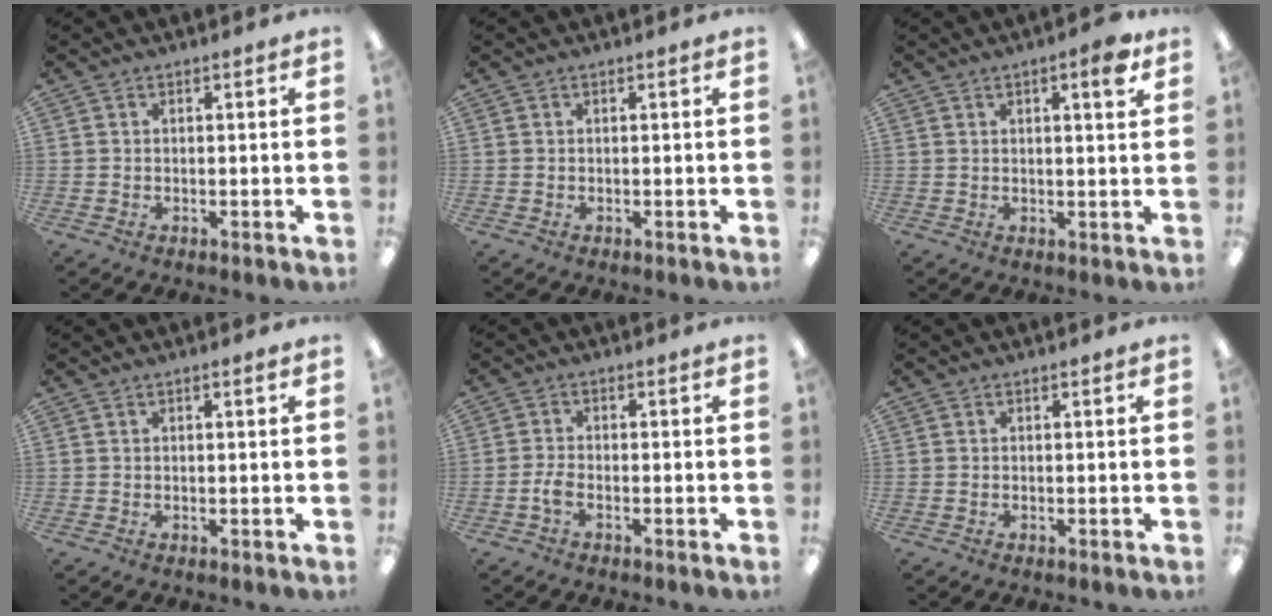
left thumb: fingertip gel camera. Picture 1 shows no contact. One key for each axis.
{"total": 0.0}
{"total": 4.0, "fx": 2.3, "fy": 0.9, "fz": 3.2, "tx": -0.046, "ty": -0.006, "tz": 0.033}
{"total": 0.6, "fx": 0.4, "fy": 0.1, "fz": 0.5, "tx": -0.012, "ty": 0.001, "tz": 0.006}
{"total": 2.8, "fx": -1.2, "fy": 1.4, "fz": 2.1, "tx": -0.043, "ty": 0.004, "tz": -0.022}
{"total": 0.0}